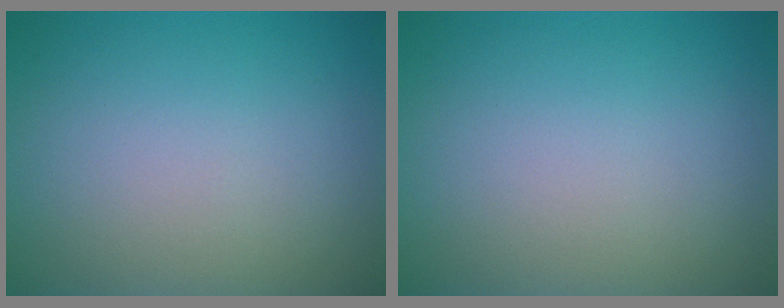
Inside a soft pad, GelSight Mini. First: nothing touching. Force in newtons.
{"total": 0.0}